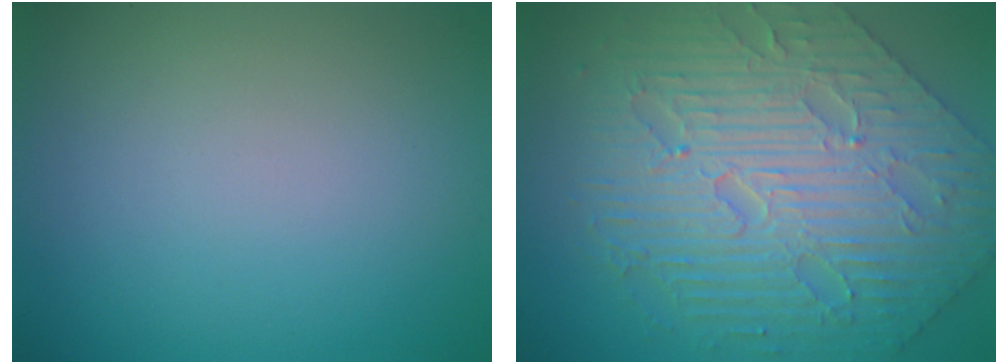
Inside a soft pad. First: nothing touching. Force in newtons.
{"total": 8.3, "press": 6.7, "slide": 4.8}